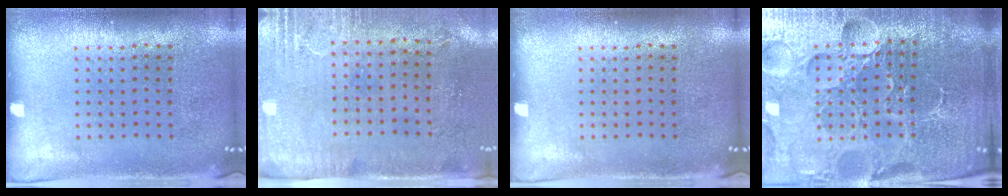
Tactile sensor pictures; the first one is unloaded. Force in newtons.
{"total": 3.0, "press": 2.5, "slide": 1.8}
{"total": 0.0}
{"total": 6.6, "press": 5.9, "slide": 3.1}